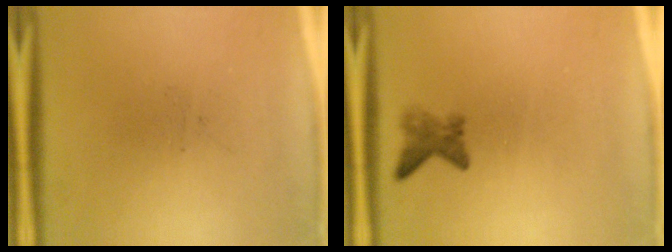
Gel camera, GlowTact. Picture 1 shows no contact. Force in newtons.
{"total": 2.0}